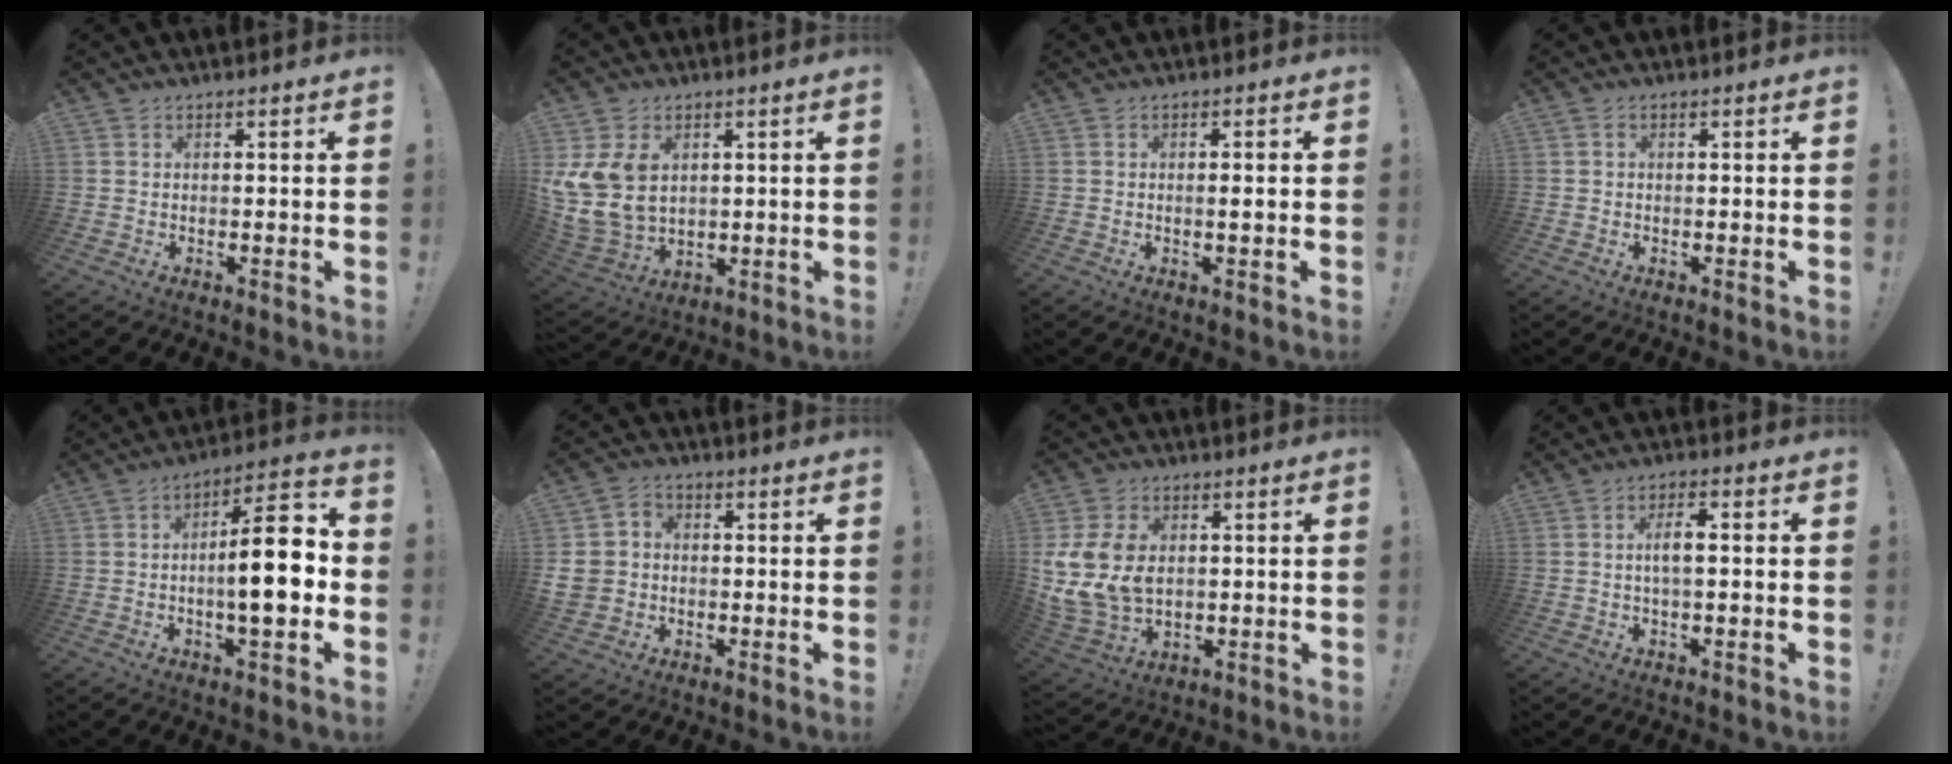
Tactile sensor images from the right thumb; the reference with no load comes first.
{"total": 12.8, "force": [3.9, 9.6, 7.6], "torque": [-0.162, -0.026, 0.080]}
{"total": 1.6, "force": [-0.2, -0.2, 1.6], "torque": [-0.020, -0.004, -0.007]}
{"total": 0.5, "force": [-0.3, 0.3, 0.3], "torque": [-0.014, 0.005, -0.004]}
{"total": 15.2, "force": [-1.6, 3.8, 14.6], "torque": [-0.212, 0.004, -0.034]}
{"total": 7.3, "force": [-1.3, 6.7, 2.6], "torque": [-0.059, 0.017, -0.020]}
{"total": 13.8, "force": [1.4, 10.4, 9.0], "torque": [-0.181, -0.011, 0.032]}
{"total": 4.8, "force": [0.0, 1.2, 4.7], "torque": [-0.079, 0.005, -0.004]}